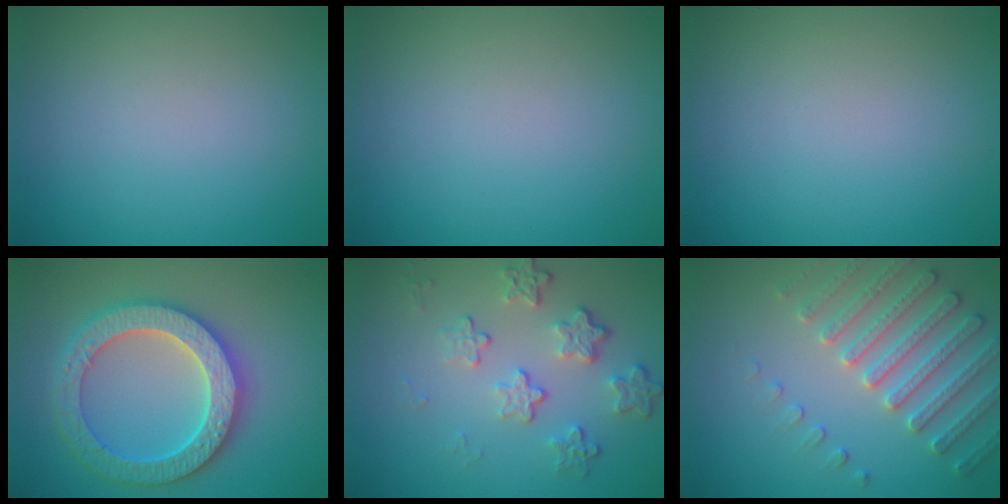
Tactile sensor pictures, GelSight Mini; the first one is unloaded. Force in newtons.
{"total": 0.0}
{"total": 0.0}
{"total": 6.3, "press": 6.2, "slide": 1.2}
{"total": 4.1, "press": 3.0, "slide": 2.8}
{"total": 4.5, "press": 4.4, "slide": 1.2}